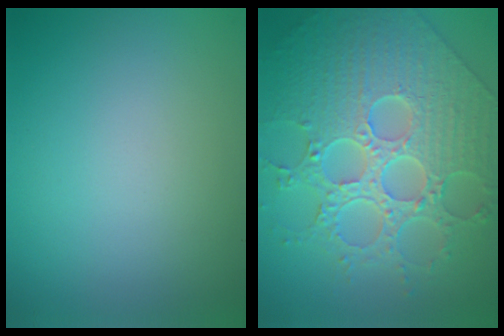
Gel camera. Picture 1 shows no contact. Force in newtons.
{"total": 9.4, "press": 7.1, "slide": 6.3}